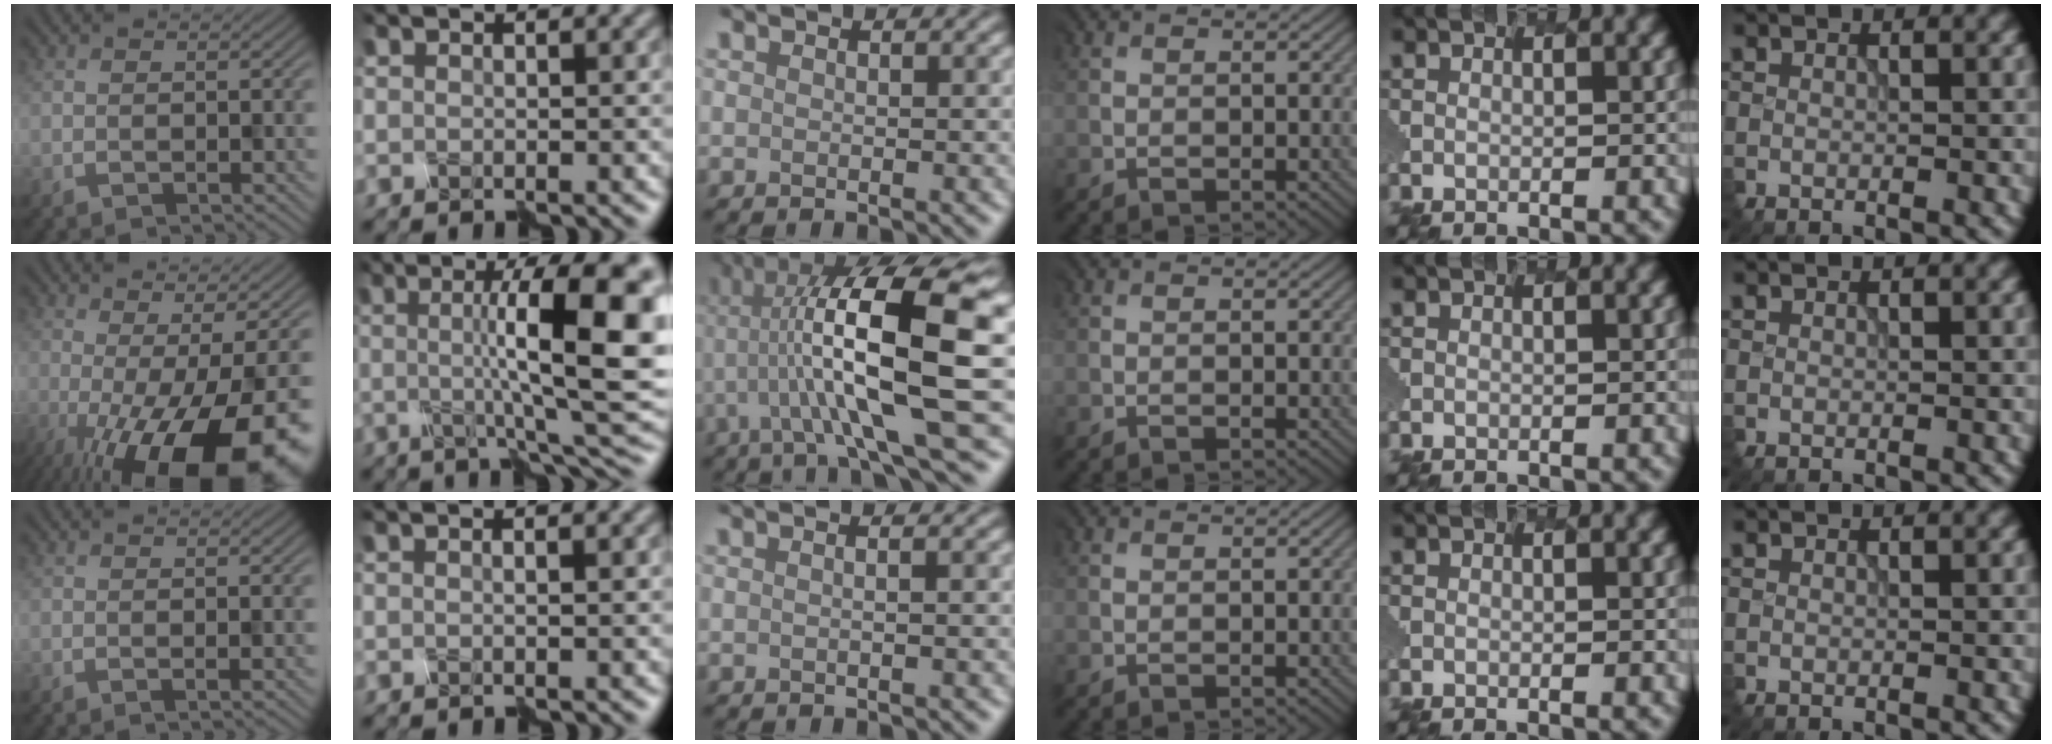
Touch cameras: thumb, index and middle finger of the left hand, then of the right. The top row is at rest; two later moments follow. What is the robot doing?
{"motion": "disassemble", "object": "spray bottle"}